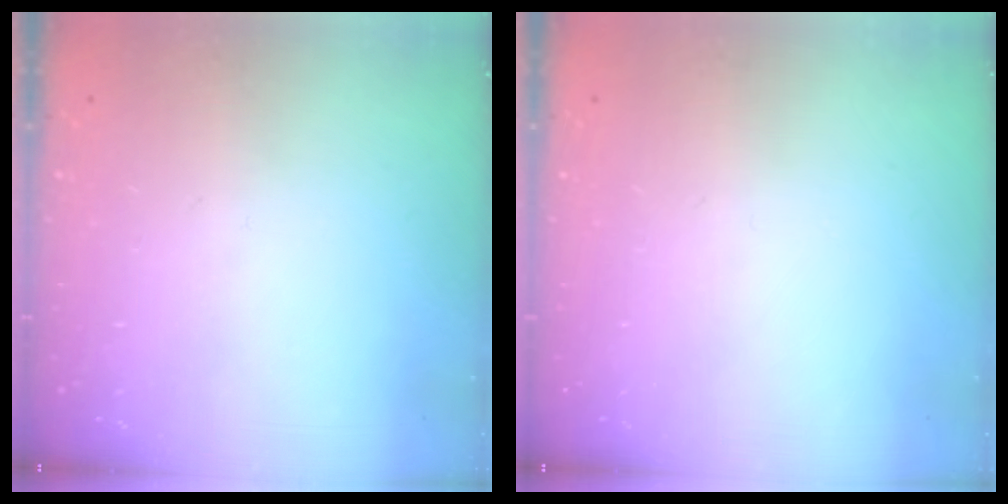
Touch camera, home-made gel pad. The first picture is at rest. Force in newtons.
{"total": 0.0}